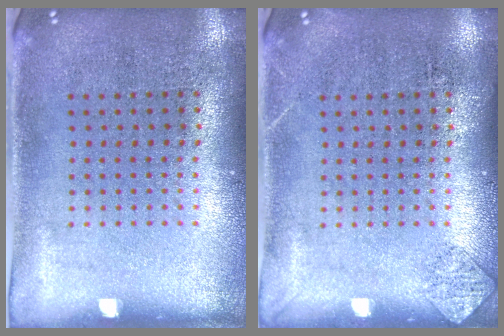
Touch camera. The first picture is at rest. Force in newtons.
{"total": 0.8, "press": 0.8, "slide": 0.1}